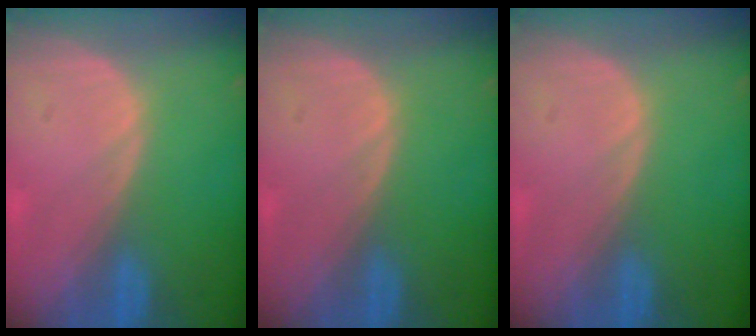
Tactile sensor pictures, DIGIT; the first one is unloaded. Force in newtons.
{"total": 0.0}
{"total": 0.0}